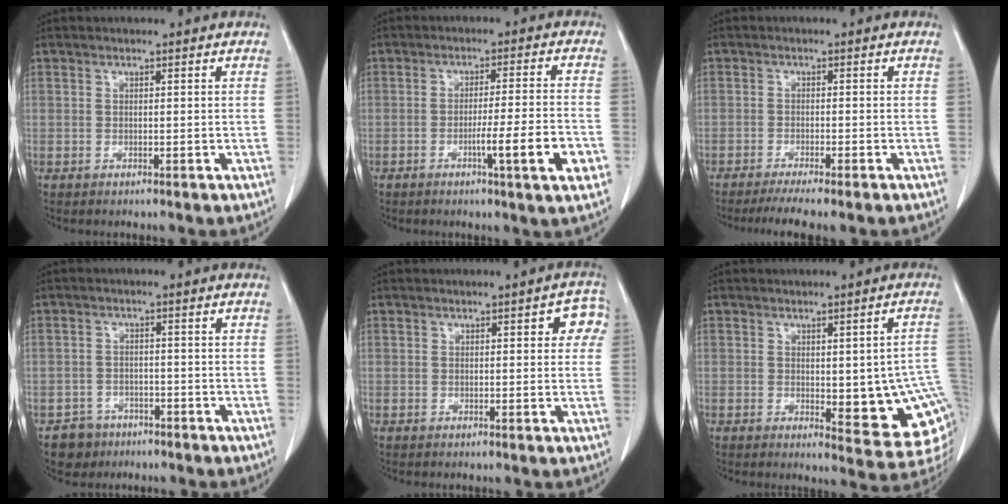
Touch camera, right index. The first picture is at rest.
{"total": 9.1, "force": [-3.4, -0.4, 8.5], "torque": [-0.118, -0.011, -0.052]}
{"total": 6.0, "force": [-4.8, 0.2, 3.6], "torque": [-0.049, -0.010, -0.074]}
{"total": 4.0, "force": [-2.6, 3.0, -0.3], "torque": [0.008, 0.010, -0.039]}
{"total": 3.9, "force": [1.2, 1.6, 3.4], "torque": [-0.024, 0.012, 0.004]}
{"total": 14.2, "force": [-1.0, 4.4, 13.4], "torque": [-0.118, 0.003, 0.003]}